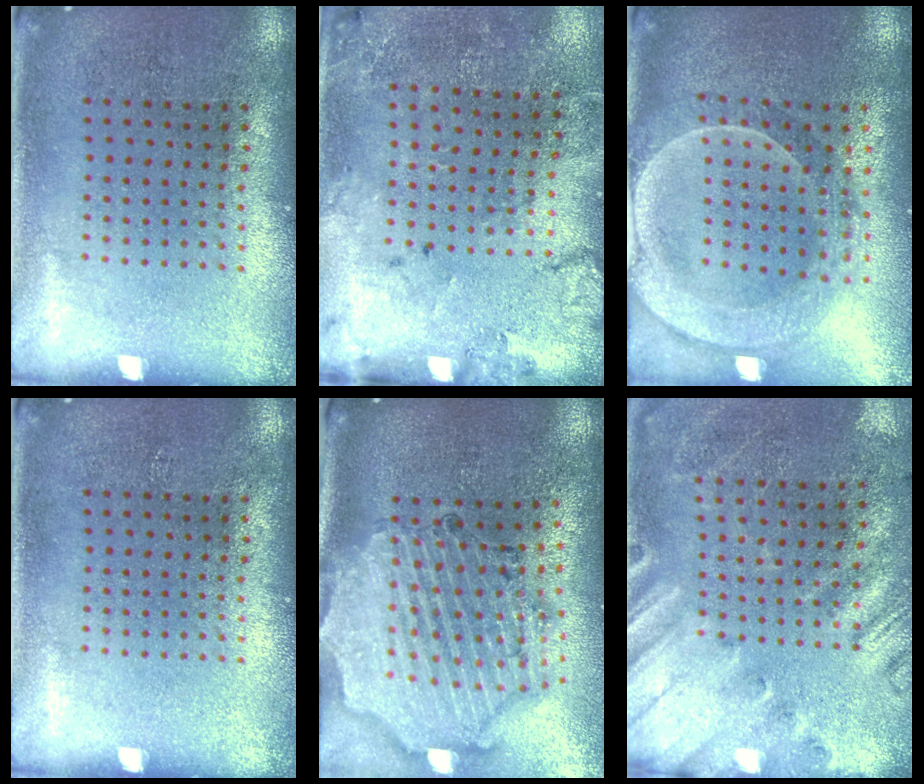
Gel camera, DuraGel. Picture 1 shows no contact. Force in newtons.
{"total": 2.0, "press": 1.5, "slide": 1.2}
{"total": 2.3, "press": 2.1, "slide": 0.9}
{"total": 0.0}
{"total": 2.4, "press": 2.3, "slide": 0.7}
{"total": 2.6, "press": 1.9, "slide": 1.7}